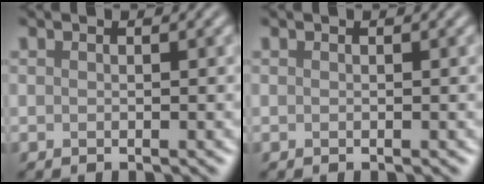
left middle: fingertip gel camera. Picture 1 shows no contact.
{"total": 0.0}